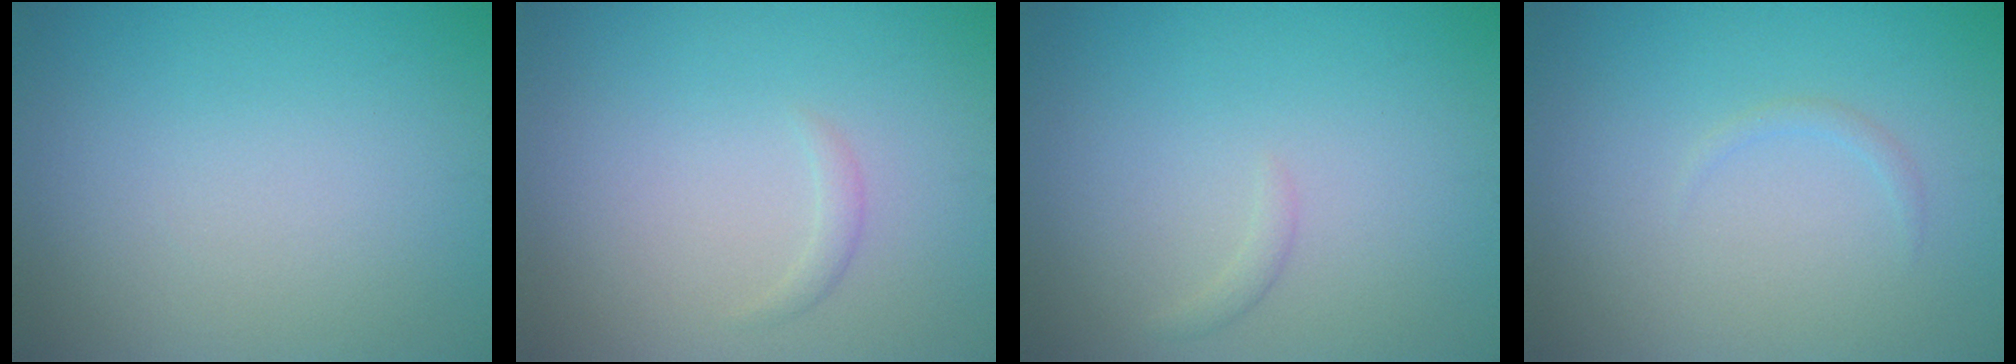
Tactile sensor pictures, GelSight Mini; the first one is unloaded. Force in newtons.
{"total": 0.8, "press": 0.8, "slide": 0.1}
{"total": 0.7, "press": 0.7, "slide": 0.1}
{"total": 0.7, "press": 0.7, "slide": 0.1}